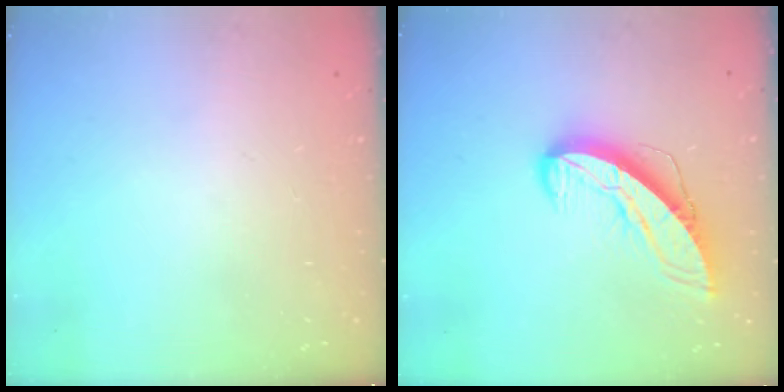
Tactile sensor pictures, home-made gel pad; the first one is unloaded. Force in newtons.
{"total": 11.2, "press": 11.1, "slide": 1.0}